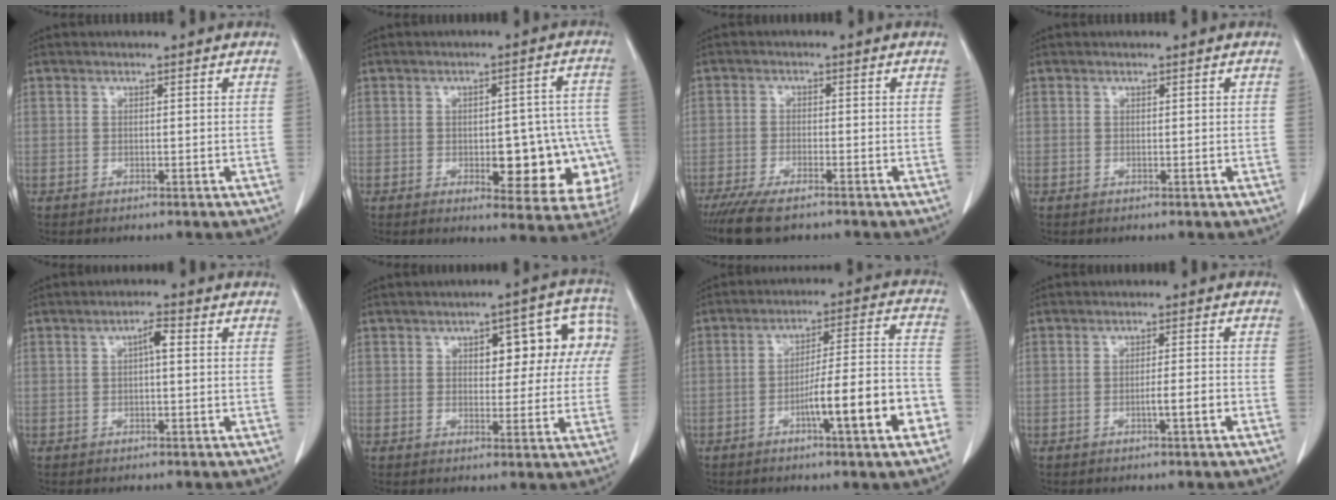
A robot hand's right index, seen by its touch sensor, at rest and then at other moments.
{"total": 14.5, "force": [-4.1, 5.6, 12.7], "torque": [-0.088, 0.033, -0.035]}
{"total": 6.6, "force": [-5.2, 1.6, 3.8], "torque": [-0.065, -0.014, -0.087]}
{"total": 0.0}
{"total": 2.3, "force": [0.3, 0.4, 2.2], "torque": [-0.038, 0.005, 0.005]}
{"total": 10.1, "force": [2.8, 4.7, 8.5], "torque": [-0.087, 0.040, 0.033]}
{"total": 13.2, "force": [-5.3, 0.8, 12.1], "torque": [-0.173, 0.018, -0.076]}
{"total": 2.8, "force": [-1.2, -0.1, 2.6], "torque": [-0.038, 0.000, -0.018]}